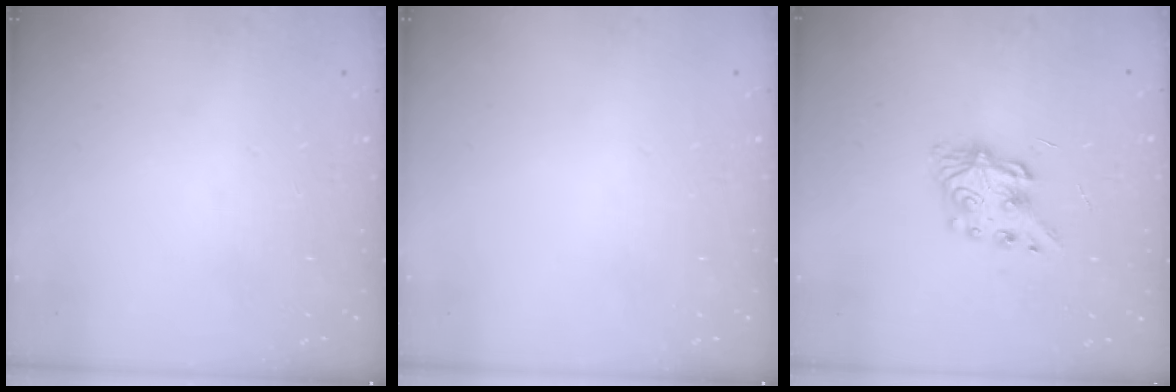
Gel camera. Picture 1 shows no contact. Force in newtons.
{"total": 0.0}
{"total": 8.4, "press": 8.3, "slide": 0.3}